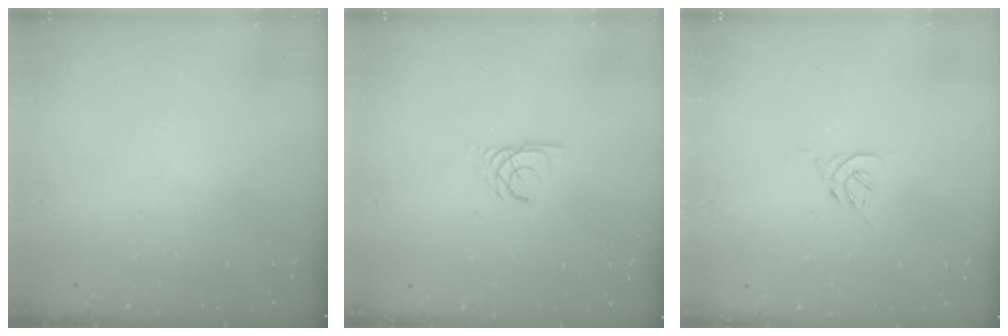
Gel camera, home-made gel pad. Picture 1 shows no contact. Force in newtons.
{"total": 2.4, "press": 2.4, "slide": 0.2}
{"total": 2.6, "press": 2.5, "slide": 0.8}